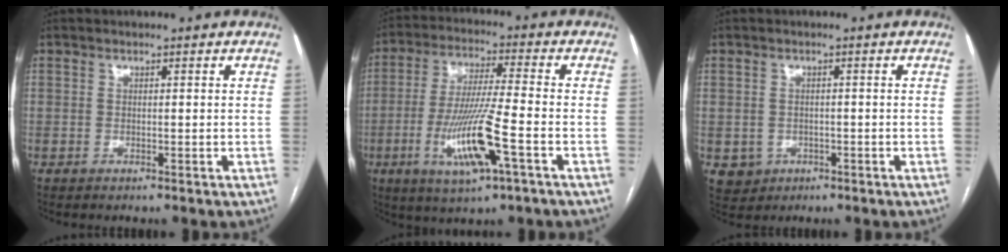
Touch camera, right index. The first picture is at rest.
{"total": 12.6, "force": [-4.3, 0.7, 11.8], "torque": [-0.238, -0.015, -0.078]}
{"total": 3.6, "force": [-1.1, 3.4, 0.5], "torque": [-0.002, 0.006, -0.009]}